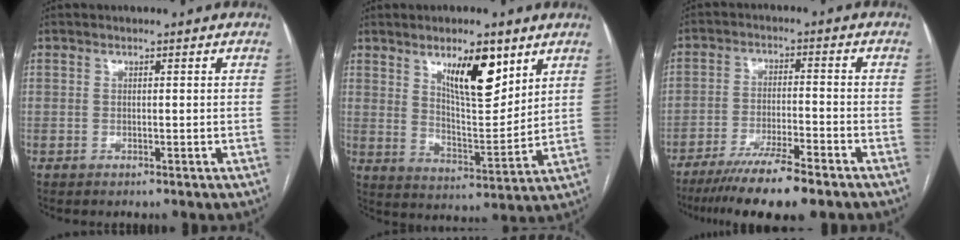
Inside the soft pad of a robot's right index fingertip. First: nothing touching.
{"total": 11.0, "force": [6.2, 3.1, 8.6], "torque": [-0.144, -0.006, 0.111]}
{"total": 11.3, "force": [-8.7, 0.9, 7.2], "torque": [-0.116, -0.026, -0.143]}